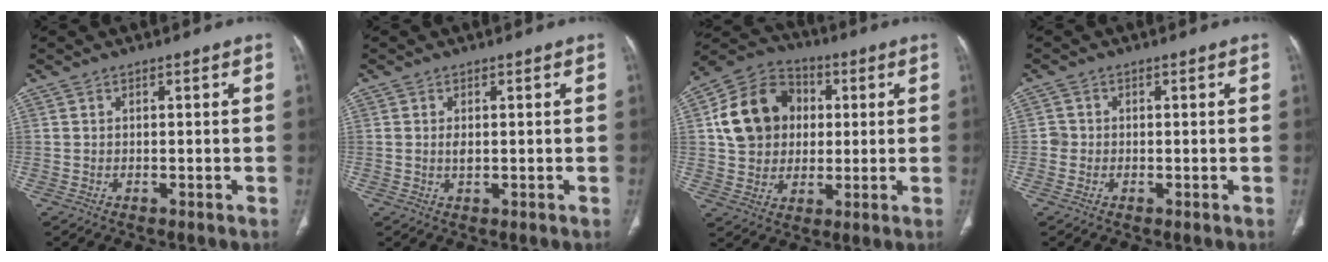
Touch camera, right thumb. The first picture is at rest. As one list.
[{"total": 1.4, "force": [0.2, 0.7, 1.2], "torque": [-0.024, -0.002, 0.007]}, {"total": 15.5, "force": [2.5, 12.8, 8.4], "torque": [-0.130, 0.017, 0.041]}, {"total": 1.5, "force": [-0.3, 1.4, 0.2], "torque": [0.005, 0.006, -0.008]}]